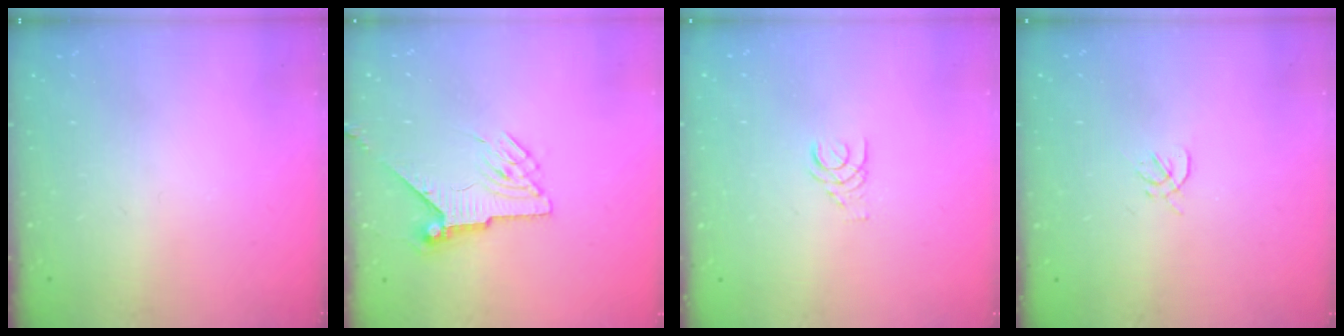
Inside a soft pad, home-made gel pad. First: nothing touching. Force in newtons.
{"total": 7.3, "press": 7.3, "slide": 0.7}
{"total": 1.4, "press": 1.4, "slide": 0.2}
{"total": 1.6, "press": 1.5, "slide": 0.6}